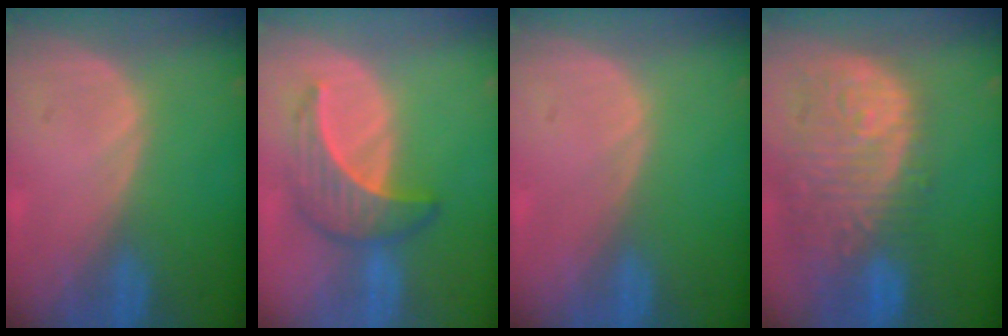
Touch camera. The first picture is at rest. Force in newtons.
{"total": 6.4, "press": 6.2, "slide": 1.4}
{"total": 0.0}
{"total": 13.6, "press": 11.4, "slide": 7.4}